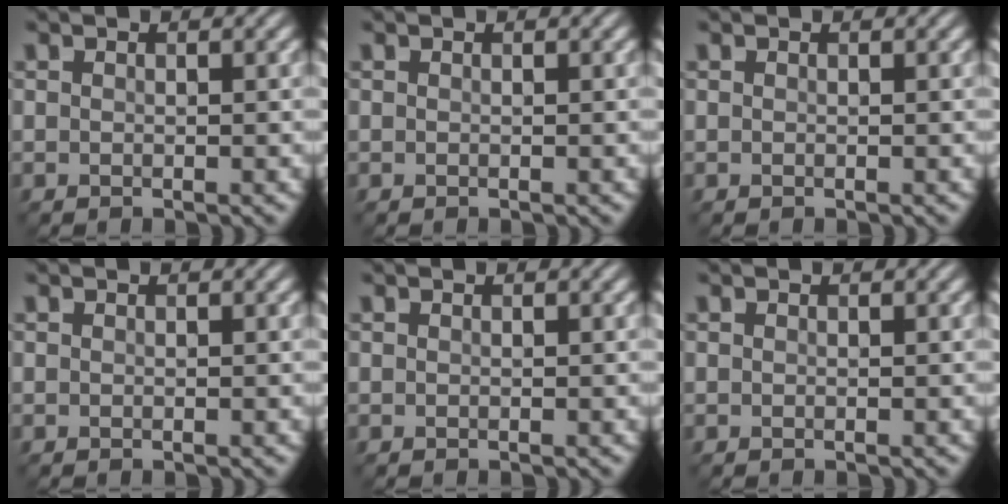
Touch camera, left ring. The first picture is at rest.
{"total": 0.0}
{"total": 0.0}
{"total": 0.0}
{"total": 0.0}
{"total": 0.0}